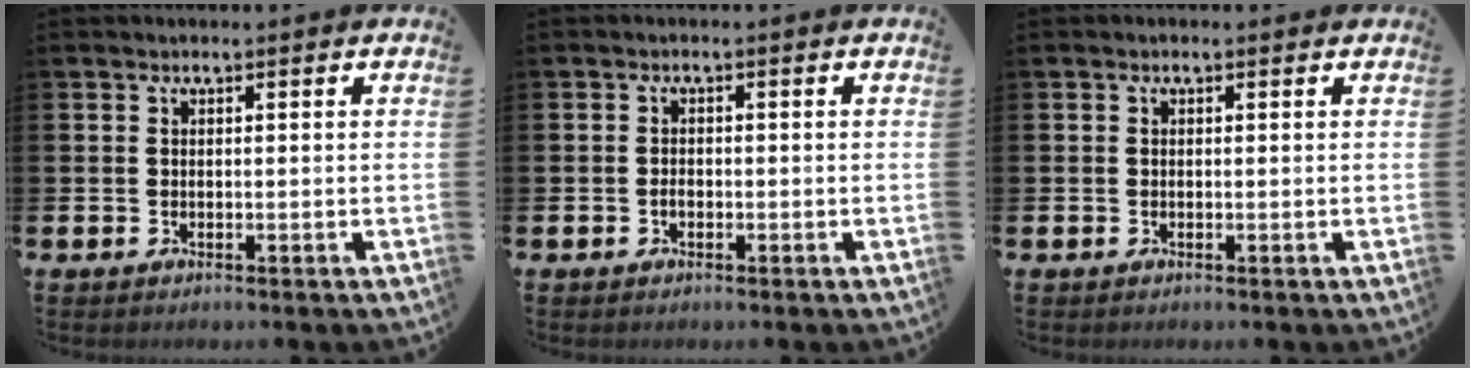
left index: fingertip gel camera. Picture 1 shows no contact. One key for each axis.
{"total": 1.1, "fx": -0.5, "fy": 0.6, "fz": 0.7, "tx": -0.013, "ty": 0.002, "tz": -0.011}
{"total": 0.0}